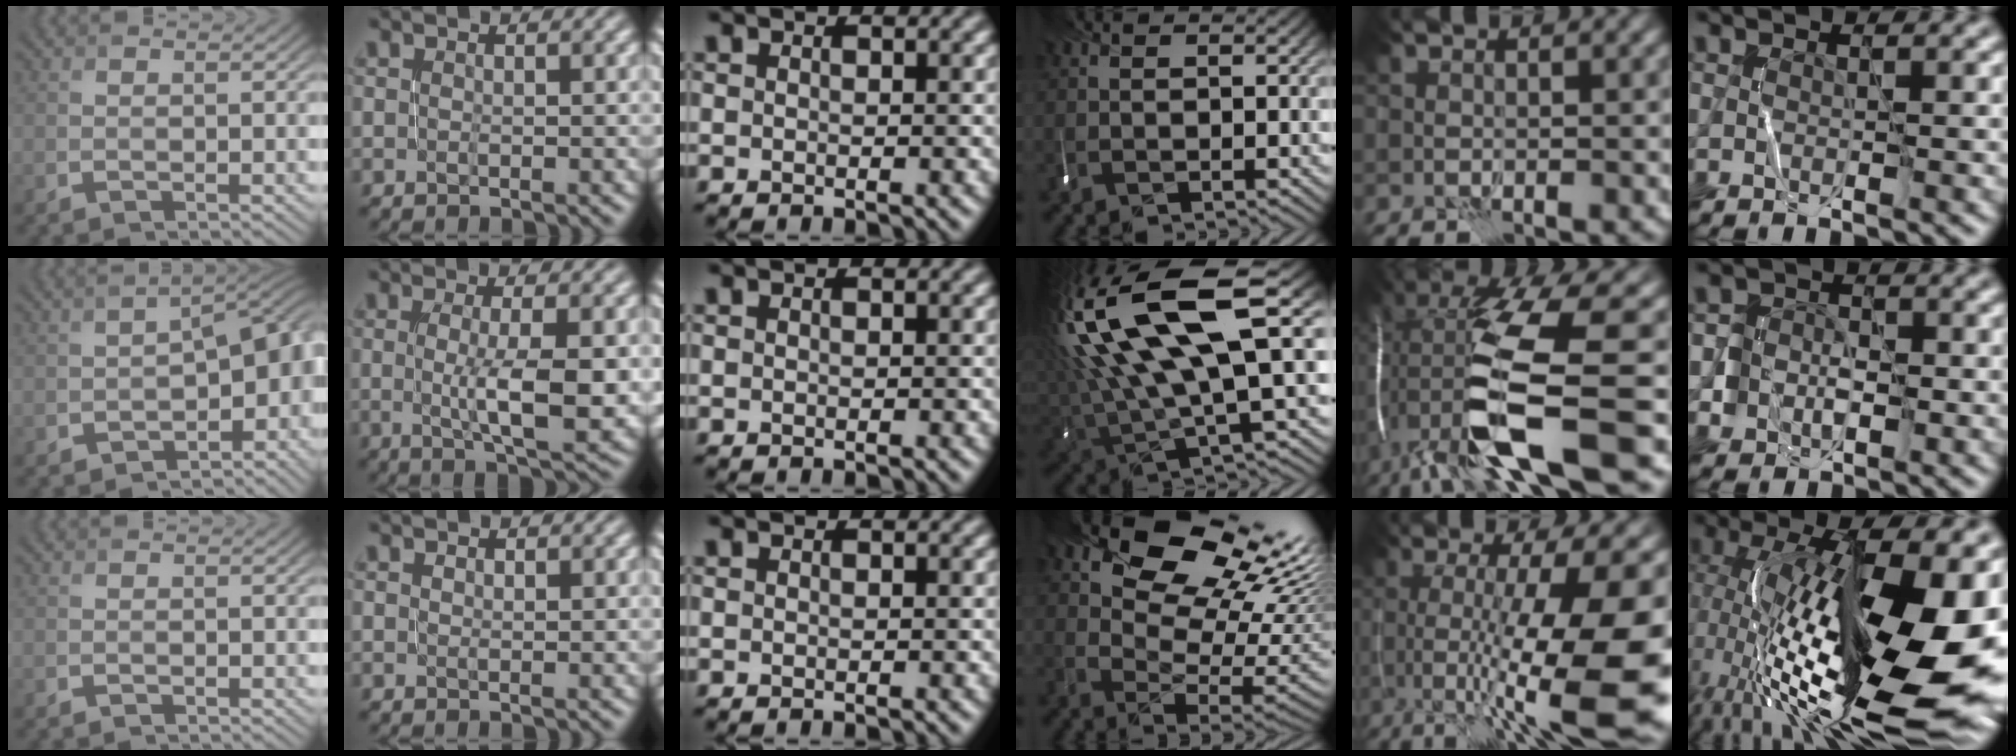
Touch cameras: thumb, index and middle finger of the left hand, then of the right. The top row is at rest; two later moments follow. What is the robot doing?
{"motion": "close", "object": "stapler"}